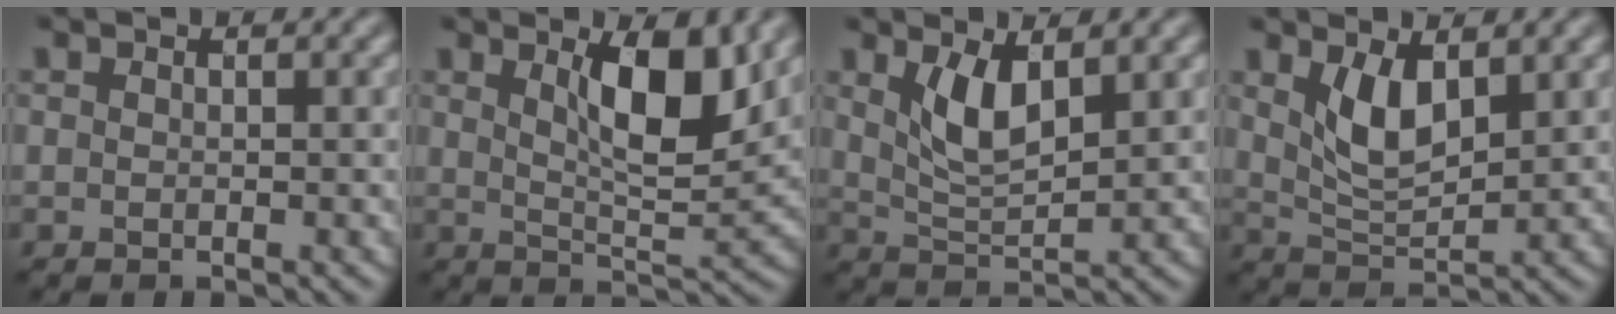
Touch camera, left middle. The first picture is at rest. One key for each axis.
{"total": 6.5, "fx": 2.2, "fy": 2.1, "fz": 5.7, "tx": -0.096, "ty": -0.008, "tz": 0.039}
{"total": 3.9, "fx": 1.4, "fy": 1.5, "fz": 3.3, "tx": -0.076, "ty": -0.008, "tz": 0.030}
{"total": 4.1, "fx": 1.5, "fy": 1.8, "fz": 3.4, "tx": -0.078, "ty": -0.009, "tz": 0.032}